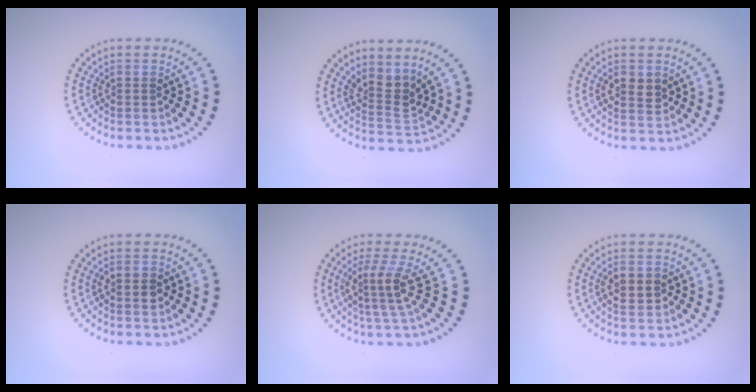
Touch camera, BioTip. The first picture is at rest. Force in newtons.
{"total": 2.8, "press": 2.0, "slide": 1.9}
{"total": 2.1, "press": 2.1, "slide": 0.2}
{"total": 1.3, "press": 1.3, "slide": 0.1}
{"total": 3.0, "press": 2.2, "slide": 2.0}
{"total": 1.9, "press": 1.9, "slide": 0.3}